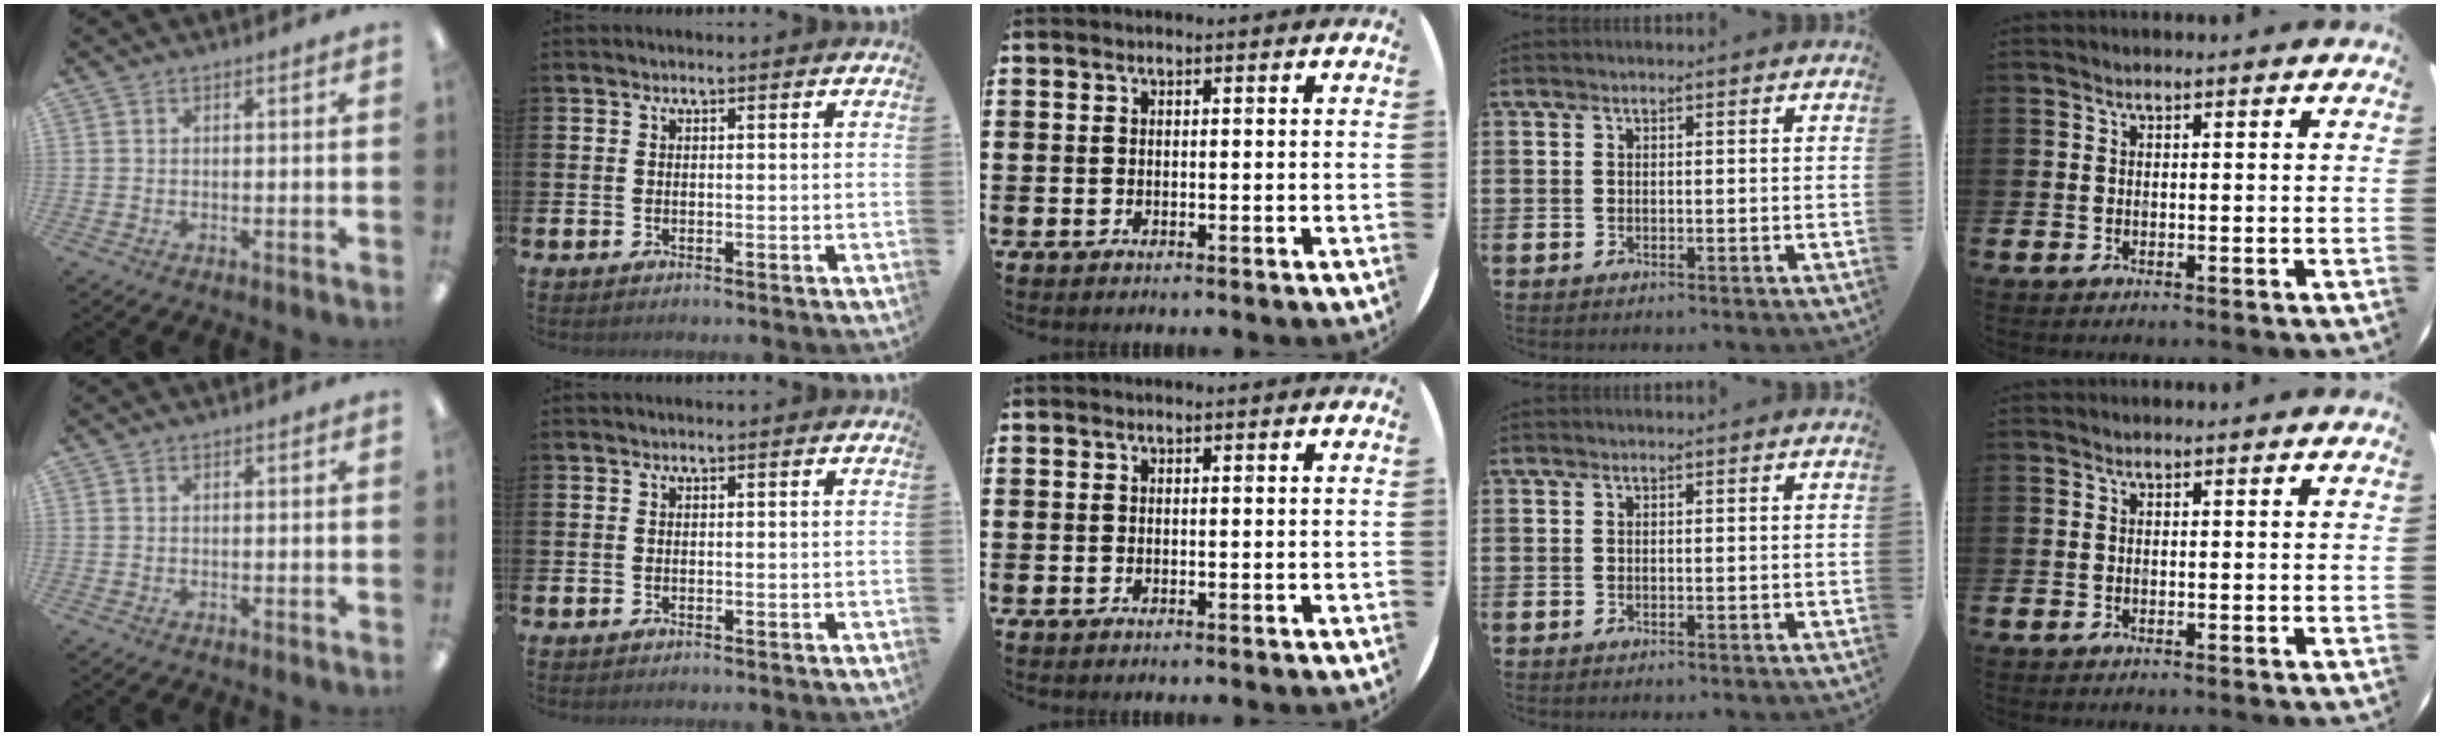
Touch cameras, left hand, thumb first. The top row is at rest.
{}